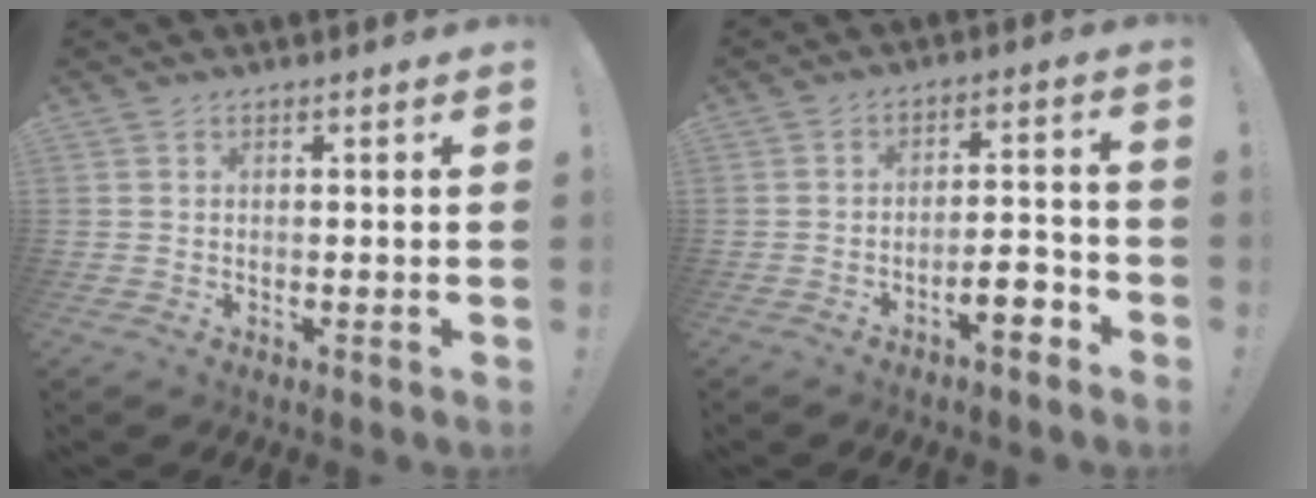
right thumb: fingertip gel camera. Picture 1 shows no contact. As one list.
[{"total": 7.6, "force": [-4.8, 2.3, 5.4], "torque": [-0.074, 0.025, -0.081]}]